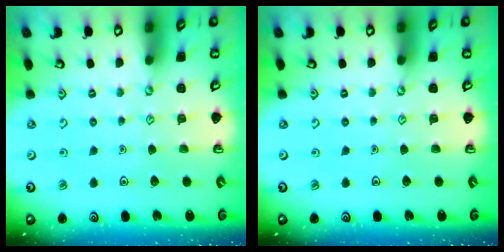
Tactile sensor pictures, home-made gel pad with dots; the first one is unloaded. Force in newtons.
{"total": 0.0}